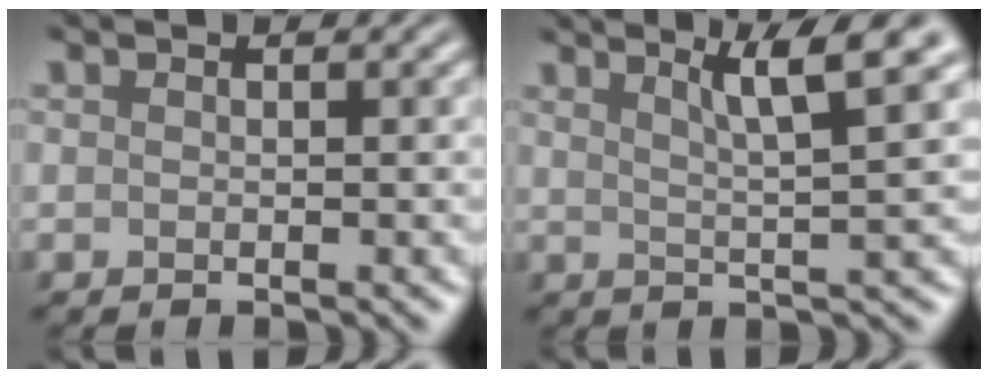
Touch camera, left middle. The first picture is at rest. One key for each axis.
{"total": 5.4, "fx": 2.9, "fy": 0.7, "fz": 4.5, "tx": -0.066, "ty": 0.010, "tz": 0.049}